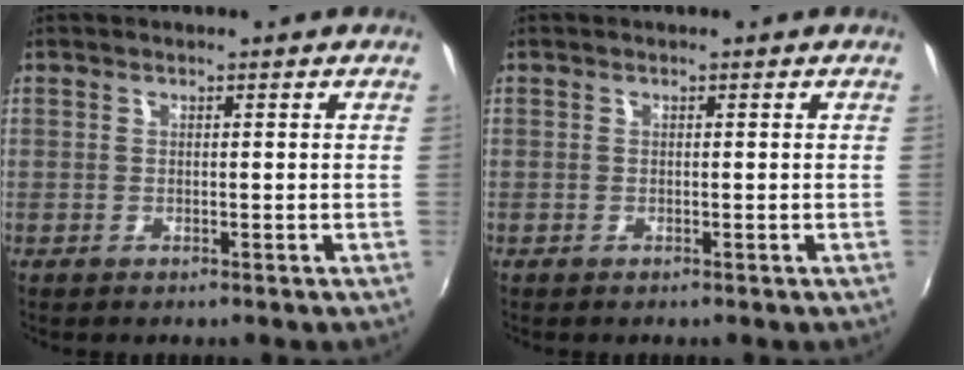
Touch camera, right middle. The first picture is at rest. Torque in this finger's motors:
{"motor_torque": [1.05, -1.09, -0.48, -0.21]}